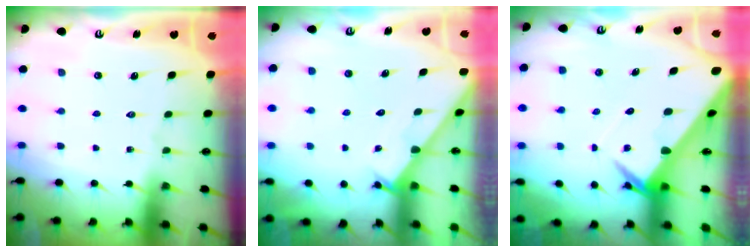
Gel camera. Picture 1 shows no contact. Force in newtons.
{"total": 2.7, "press": 2.7, "slide": 0.2}
{"total": 5.7, "press": 5.7, "slide": 0.4}